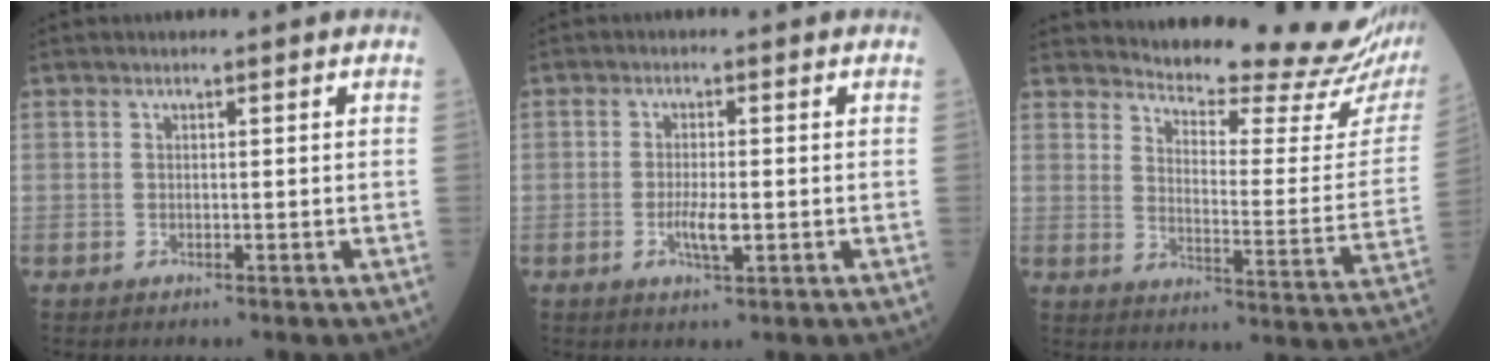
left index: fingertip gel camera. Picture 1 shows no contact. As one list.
[{"total": 3.4, "force": [-0.8, 0.8, 3.2], "torque": [-0.066, -0.002, -0.013]}, {"total": 21.5, "force": [20.2, 1.0, 7.3], "torque": [-0.104, -0.111, 0.242]}]